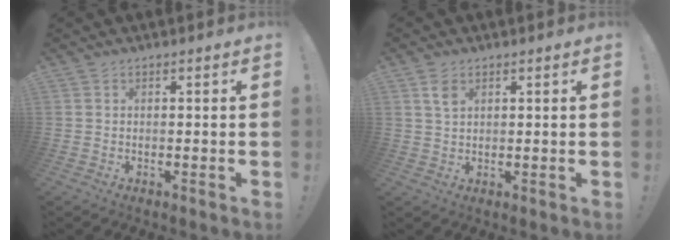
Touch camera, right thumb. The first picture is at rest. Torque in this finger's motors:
{"motor_torque": [0.01, 0.10, 0.08, 0.26, -0.05]}